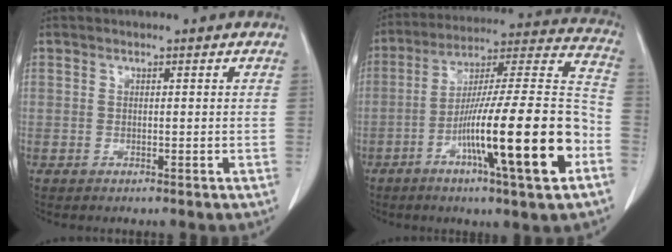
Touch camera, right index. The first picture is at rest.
{"total": 22.5, "force": [-8.4, 0.9, 20.9], "torque": [-0.311, -0.007, -0.138]}